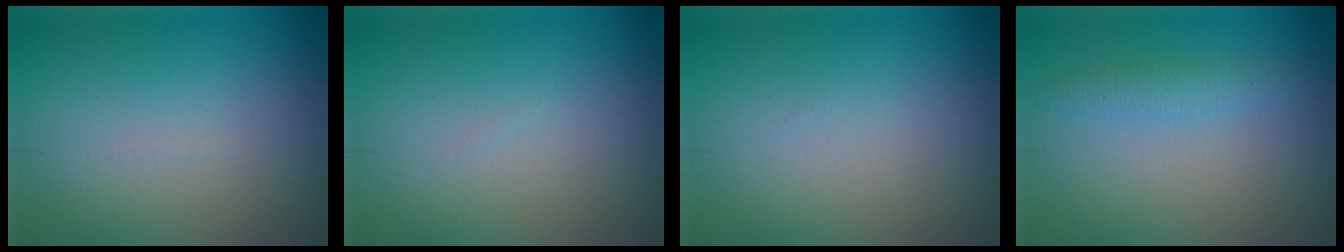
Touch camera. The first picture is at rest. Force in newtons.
{"total": 0.0}
{"total": 0.0}
{"total": 1.8, "press": 1.8, "slide": 0.1}